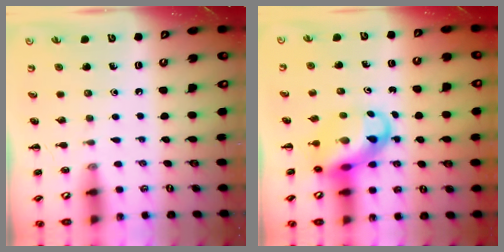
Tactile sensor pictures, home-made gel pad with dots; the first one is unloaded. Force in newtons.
{"total": 9.9, "press": 9.5, "slide": 2.8}